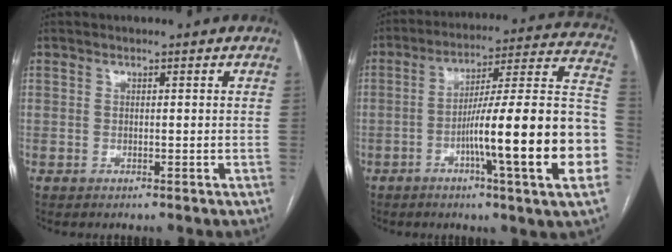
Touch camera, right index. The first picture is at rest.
{"total": 22.4, "force": [-6.3, -0.1, 21.5], "torque": [-0.254, 0.008, -0.100]}